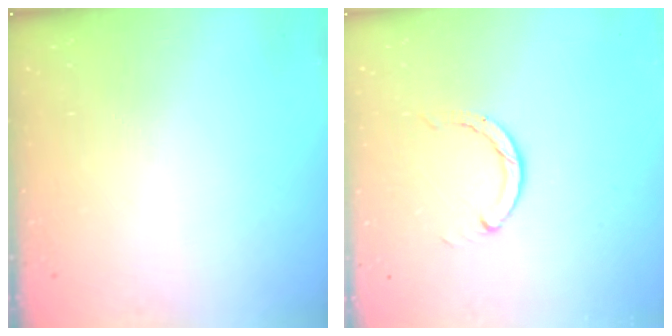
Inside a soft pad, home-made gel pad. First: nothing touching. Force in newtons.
{"total": 1.9, "press": 1.9, "slide": 0.2}